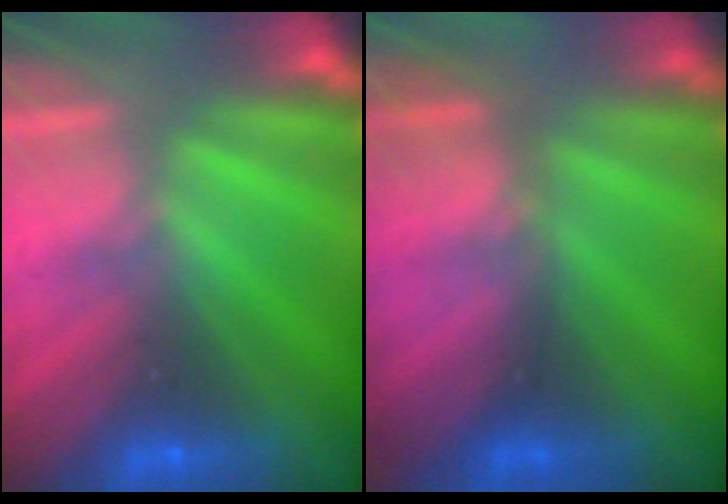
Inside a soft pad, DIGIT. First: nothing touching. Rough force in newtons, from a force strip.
{"total": 2.7}